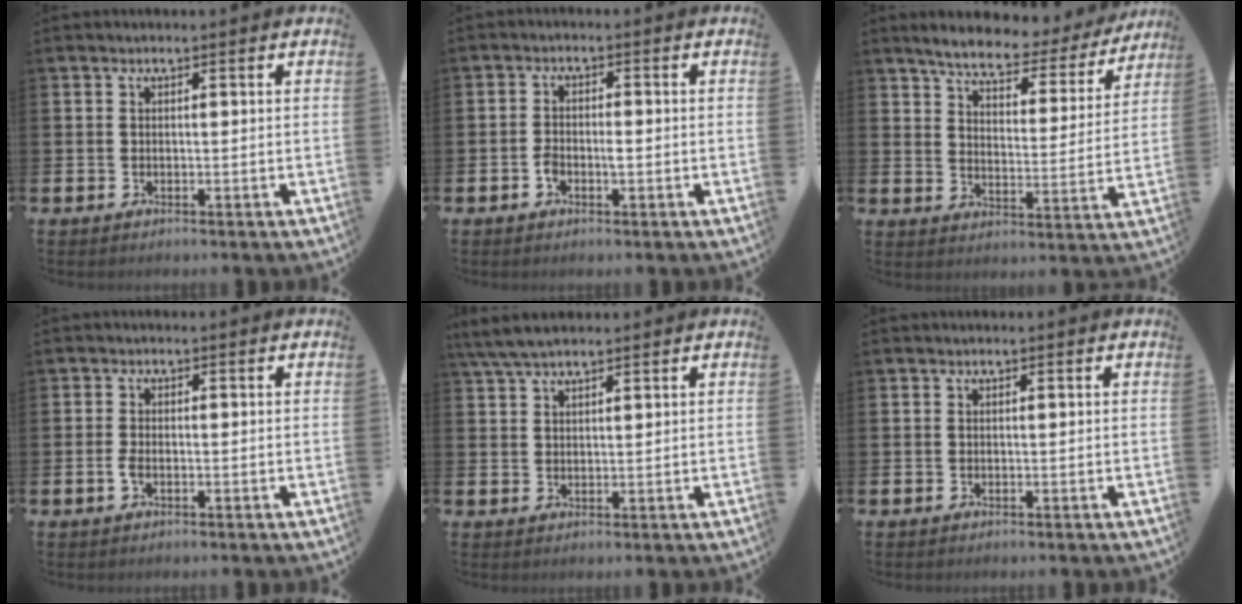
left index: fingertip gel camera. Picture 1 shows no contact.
{"total": 2.1, "force": [-0.8, 1.1, 1.6], "torque": [-0.030, 0.003, -0.015]}
{"total": 6.4, "force": [5.8, 1.4, 2.2], "torque": [-0.068, -0.039, 0.094]}
{"total": 1.7, "force": [-0.6, 0.8, 1.4], "torque": [-0.034, 0.004, -0.010]}
{"total": 4.3, "force": [3.5, 1.0, 2.1], "torque": [-0.057, 0.001, 0.068]}
{"total": 0.0}